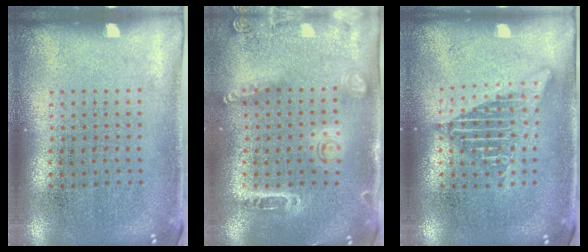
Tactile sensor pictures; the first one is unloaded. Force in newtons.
{"total": 1.6, "press": 1.4, "slide": 0.7}
{"total": 2.5, "press": 2.5, "slide": 0.2}